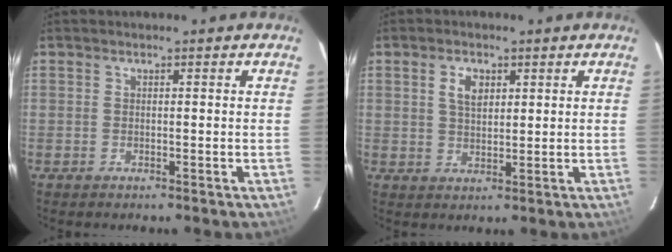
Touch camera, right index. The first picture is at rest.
{"total": 4.0, "force": [1.5, 2.4, 2.8], "torque": [-0.051, 0.007, 0.030]}